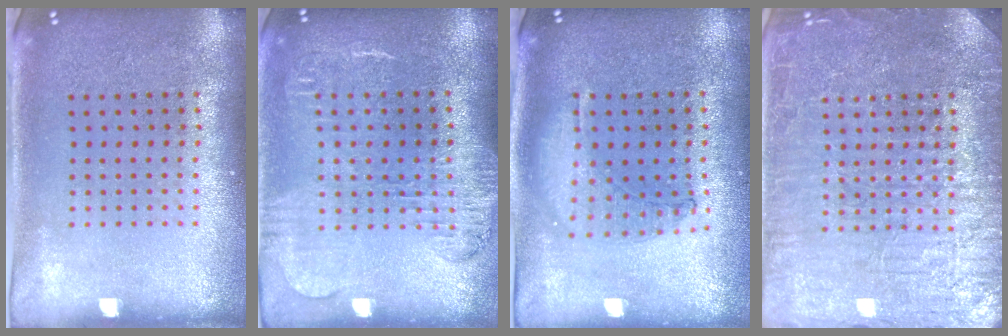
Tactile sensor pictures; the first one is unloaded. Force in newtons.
{"total": 1.7, "press": 1.5, "slide": 0.8}
{"total": 0.9, "press": 0.9, "slide": 0.2}
{"total": 7.1, "press": 7.1, "slide": 1.1}